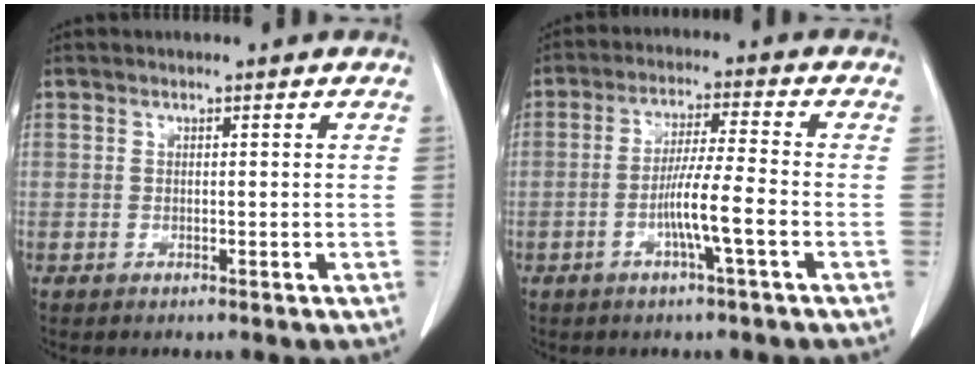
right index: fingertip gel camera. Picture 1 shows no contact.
{"total": 6.9, "force": [-2.4, -0.5, 6.4], "torque": [-0.120, -0.001, -0.046]}